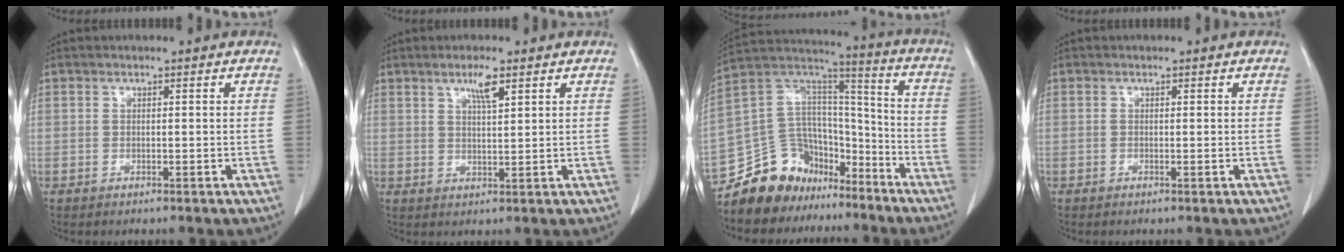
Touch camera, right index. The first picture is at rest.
{"total": 3.5, "force": [2.1, 0.3, 2.7], "torque": [-0.051, -0.002, 0.038]}
{"total": 16.0, "force": [-12.2, 9.6, 4.0], "torque": [-0.070, 0.095, -0.210]}
{"total": 0.0}